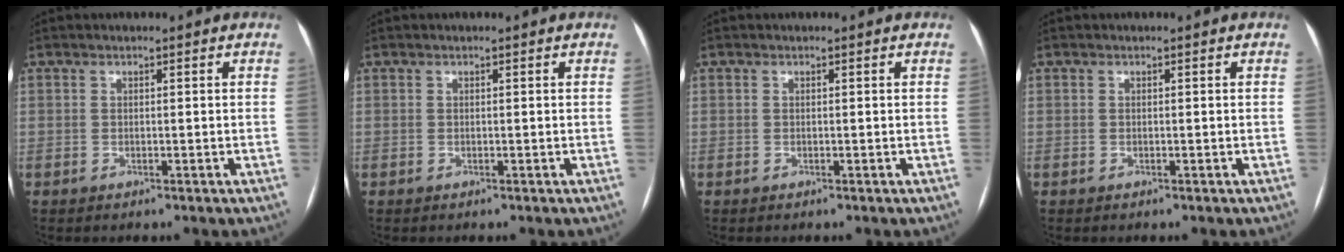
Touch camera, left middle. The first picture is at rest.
{"total": 0.0}
{"total": 0.0}
{"total": 0.0}